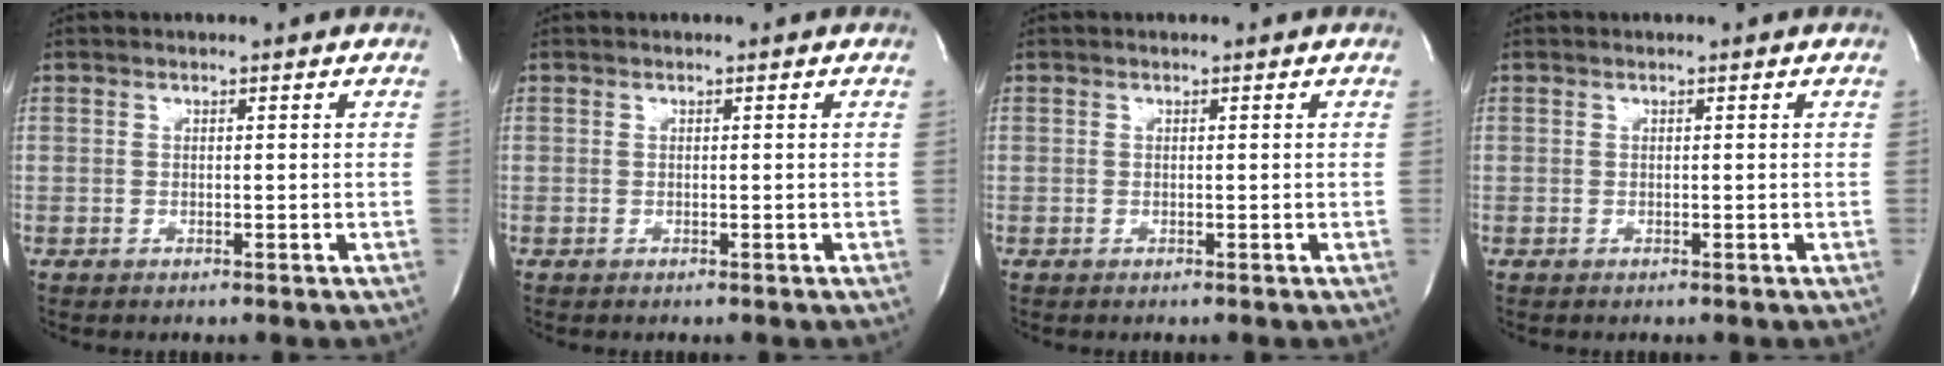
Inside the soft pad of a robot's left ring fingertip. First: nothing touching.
{"total": 0.0}
{"total": 0.0}
{"total": 0.0}